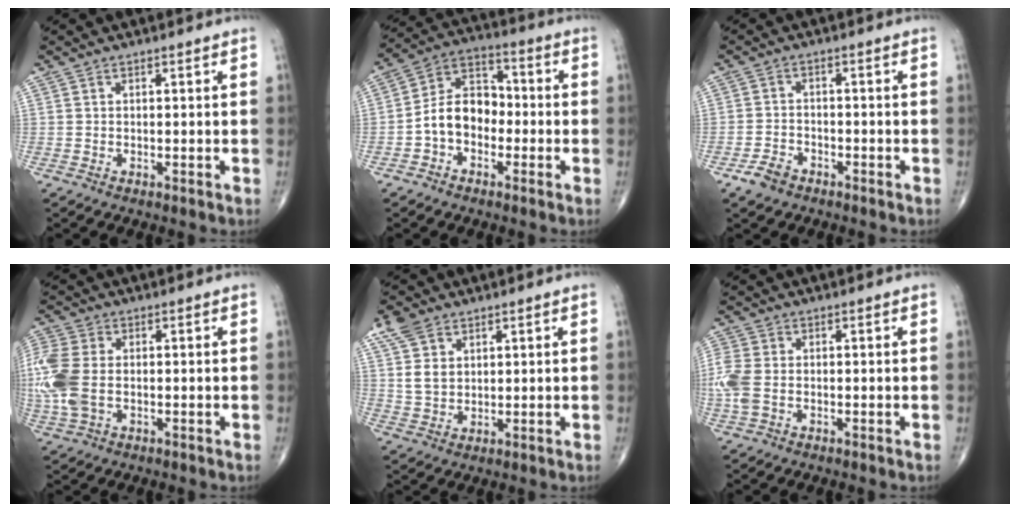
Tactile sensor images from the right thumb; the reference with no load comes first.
{"total": 10.0, "force": [-2.4, 7.3, 6.4], "torque": [-0.092, 0.042, -0.059]}
{"total": 3.8, "force": [-2.6, 2.4, 1.5], "torque": [-0.028, 0.013, -0.045]}
{"total": 11.3, "force": [-0.6, 7.1, 8.8], "torque": [-0.240, 0.004, -0.011]}
{"total": 6.8, "force": [3.5, 4.6, 3.5], "torque": [-0.060, -0.008, 0.075]}
{"total": 6.1, "force": [-0.8, 4.0, 4.5], "torque": [-0.136, 0.004, -0.020]}